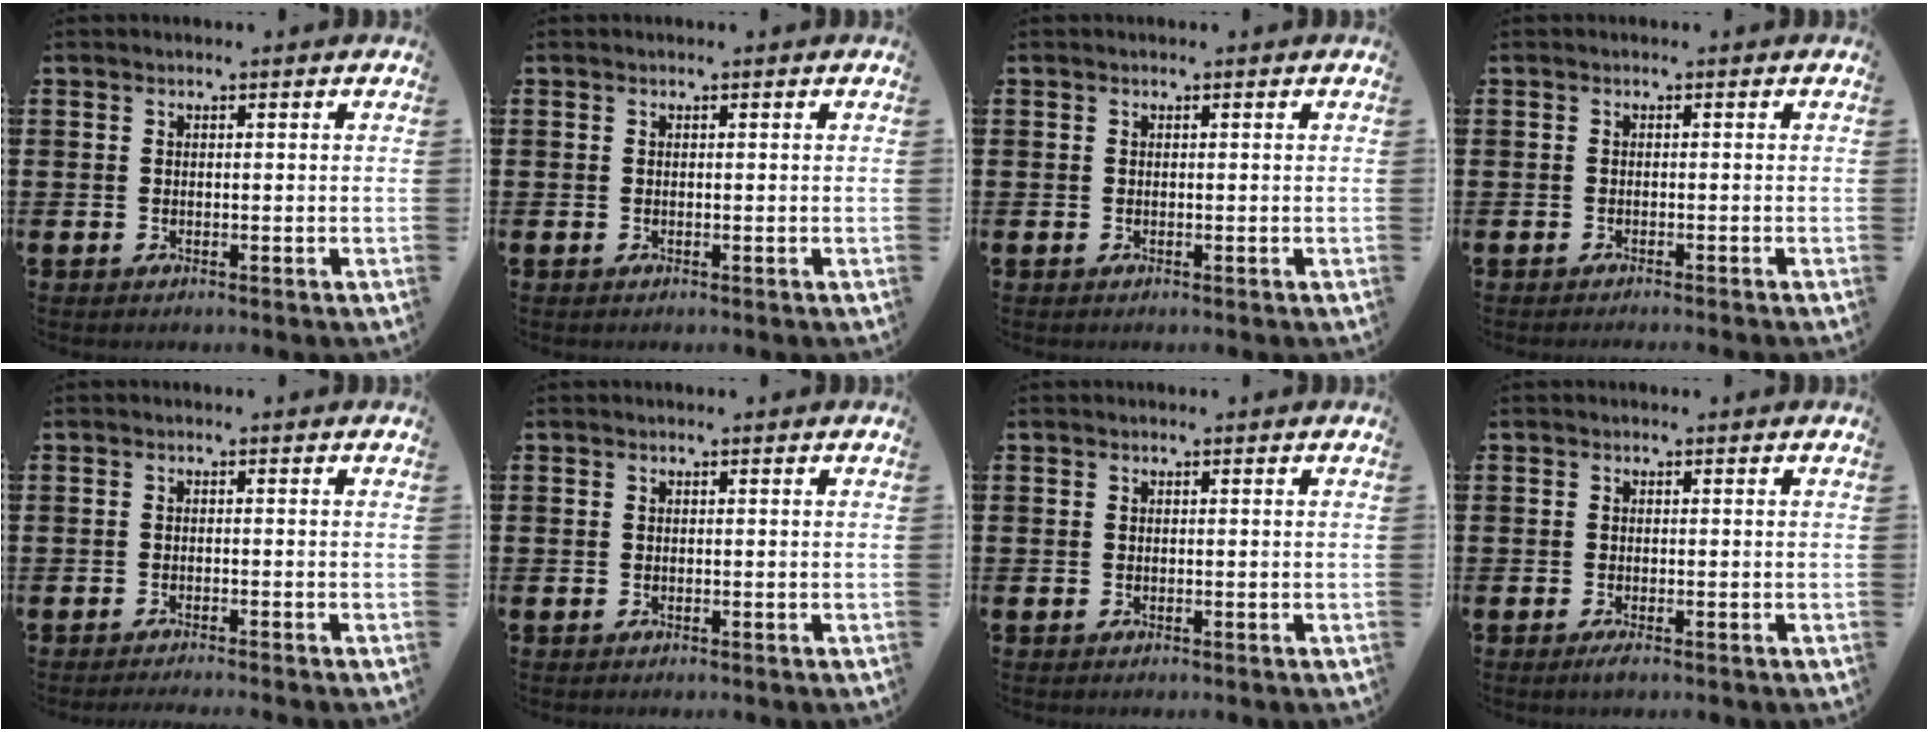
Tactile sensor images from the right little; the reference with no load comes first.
{"total": 0.0}
{"total": 0.0}
{"total": 0.5, "force": [-0.5, -0.2, 0.0], "torque": [0.001, -0.001, -0.011]}
{"total": 0.9, "force": [-0.8, -0.2, 0.1], "torque": [0.000, -0.001, -0.017]}
{"total": 0.0}
{"total": 0.0}
{"total": 1.0, "force": [-0.4, 0.1, 0.9], "torque": [-0.015, -0.002, -0.006]}